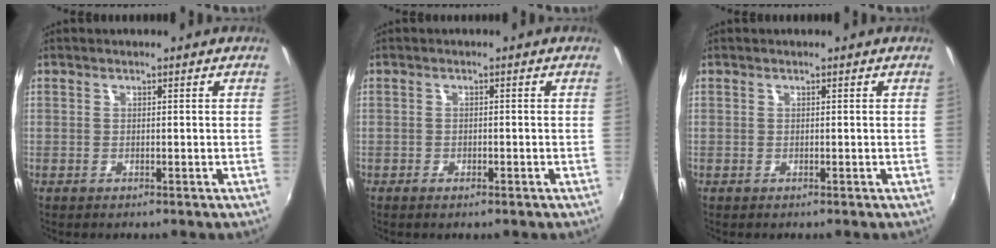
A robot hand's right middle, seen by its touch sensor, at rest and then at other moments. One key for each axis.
{"total": 1.6, "fx": -1.1, "fy": 0.7, "fz": 0.8, "tx": -0.016, "ty": -0.006, "tz": -0.021}
{"total": 0.0}